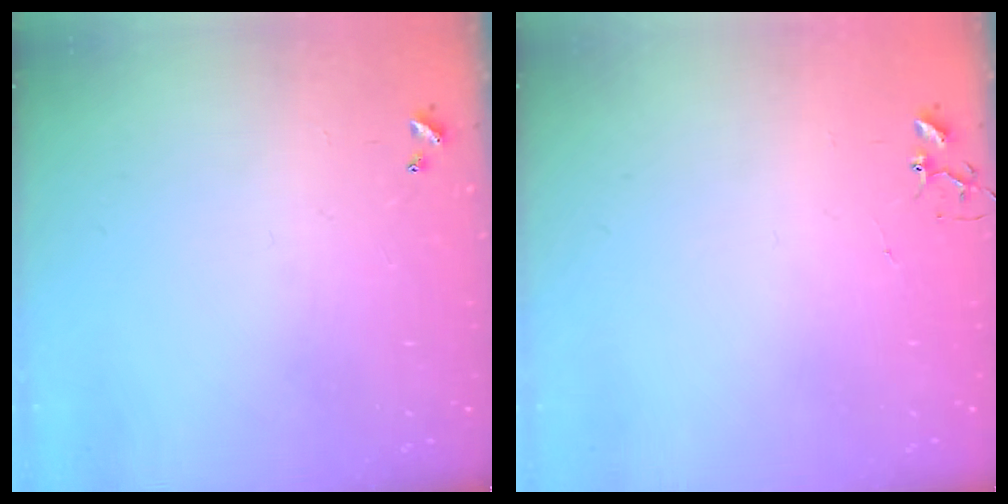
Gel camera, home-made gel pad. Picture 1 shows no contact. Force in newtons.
{"total": 2.9, "press": 2.9, "slide": 0.2}